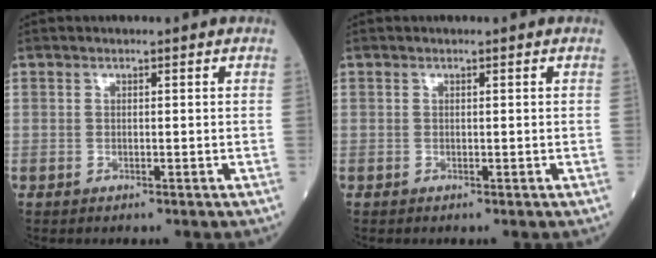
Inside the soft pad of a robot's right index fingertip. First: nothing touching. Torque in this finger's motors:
{"motor_torque": [-0.14, 0.03, -0.04, 0.01]}